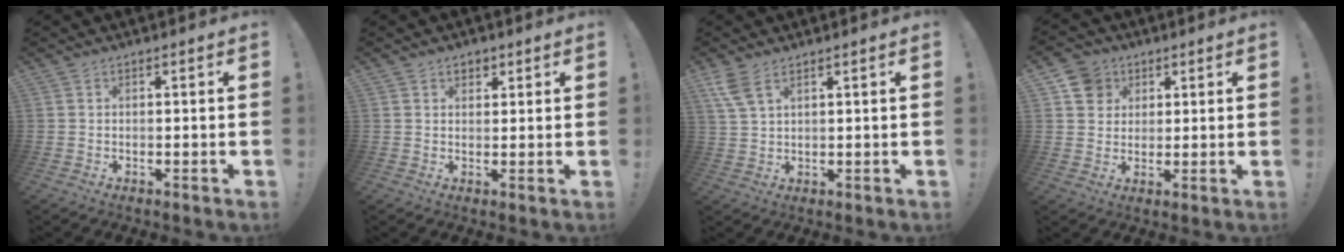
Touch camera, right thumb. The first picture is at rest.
{"total": 2.6, "force": [1.5, 1.9, 0.8], "torque": [0.001, -0.006, 0.023]}
{"total": 5.7, "force": [3.4, 2.2, 3.9], "torque": [-0.074, -0.010, 0.066]}
{"total": 7.9, "force": [3.5, 6.9, 1.8], "torque": [-0.022, -0.016, 0.071]}